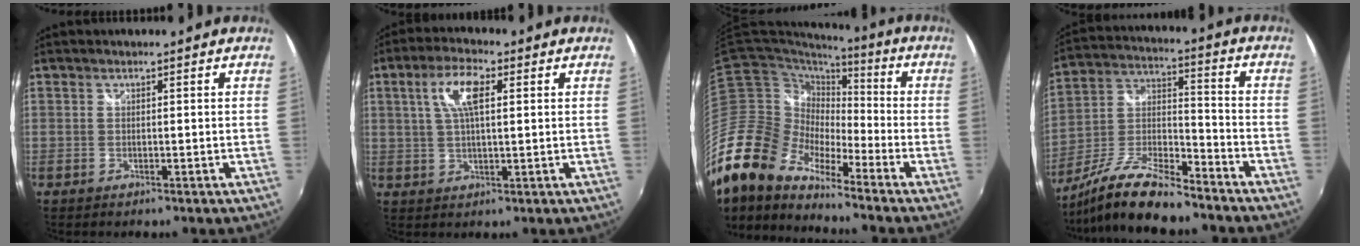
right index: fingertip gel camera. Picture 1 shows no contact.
{"total": 7.4, "force": [2.3, 2.6, 6.5], "torque": [-0.127, 0.013, 0.043]}
{"total": 19.5, "force": [-14.7, 8.7, 9.4], "torque": [-0.183, -0.011, -0.298]}
{"total": 15.3, "force": [-12.2, 3.7, 8.5], "torque": [-0.187, -0.005, -0.228]}